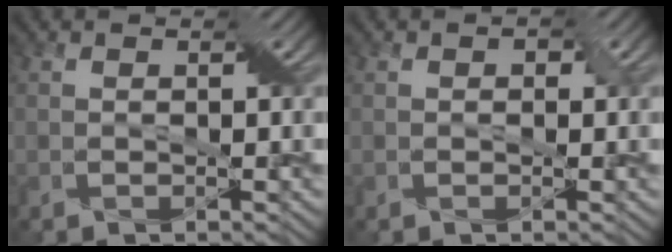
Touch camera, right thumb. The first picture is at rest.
{"total": 0.8, "force": [0.0, 0.7, 0.4], "torque": [-0.008, -0.001, -0.002]}